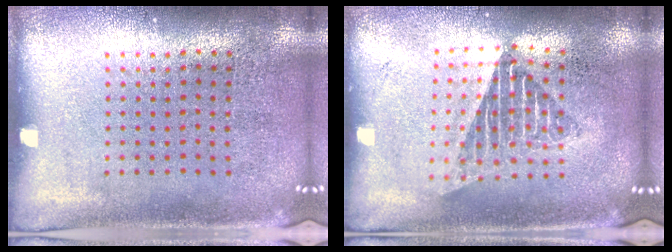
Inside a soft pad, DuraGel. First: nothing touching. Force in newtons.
{"total": 1.6, "press": 1.4, "slide": 0.9}